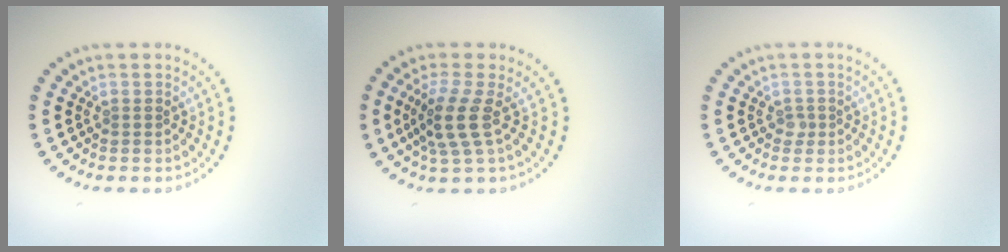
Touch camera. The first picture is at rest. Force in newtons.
{"total": 3.4, "press": 2.6, "slide": 2.1}
{"total": 0.8, "press": 0.5, "slide": 0.6}